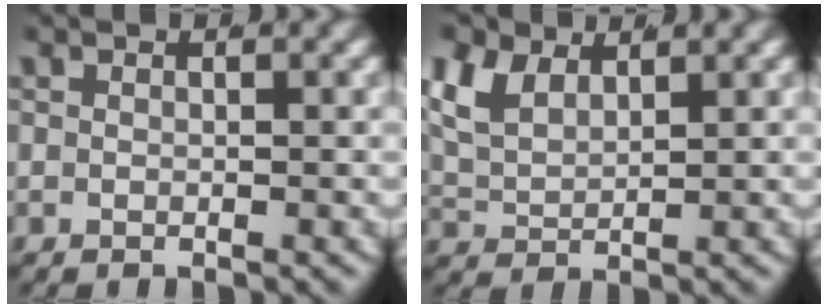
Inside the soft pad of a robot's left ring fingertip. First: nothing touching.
{"total": 4.5, "force": [1.7, 3.2, 2.8], "torque": [-0.091, -0.017, 0.046]}